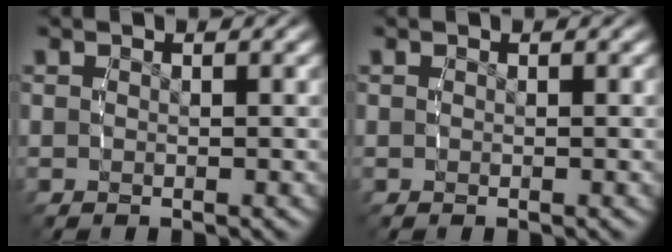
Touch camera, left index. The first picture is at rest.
{"total": 0.0}